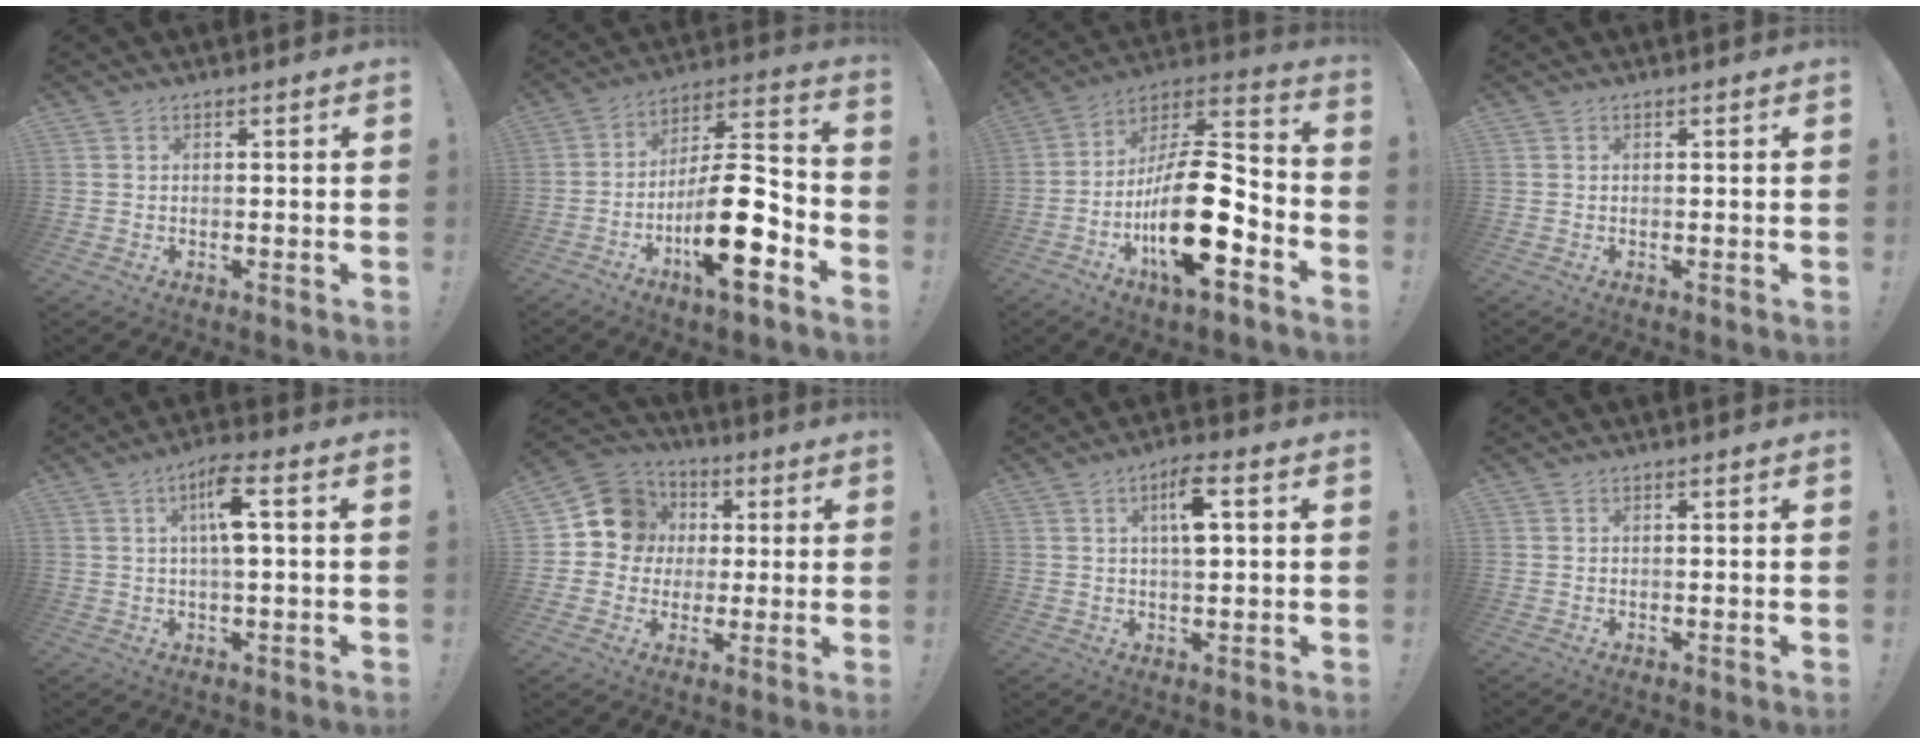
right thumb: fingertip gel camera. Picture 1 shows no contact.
{"total": 20.2, "force": [-7.6, 6.3, 17.5], "torque": [-0.302, 0.044, -0.120]}
{"total": 23.2, "force": [-7.6, 8.5, 20.2], "torque": [-0.373, 0.042, -0.121]}
{"total": 0.0}
{"total": 7.8, "force": [1.6, 1.5, 7.4], "torque": [-0.118, -0.006, 0.020]}
{"total": 12.8, "force": [2.5, 11.8, 4.4], "torque": [-0.050, 0.001, 0.055]}
{"total": 7.3, "force": [1.9, 2.1, 6.7], "torque": [-0.107, 0.000, 0.027]}
{"total": 0.0}